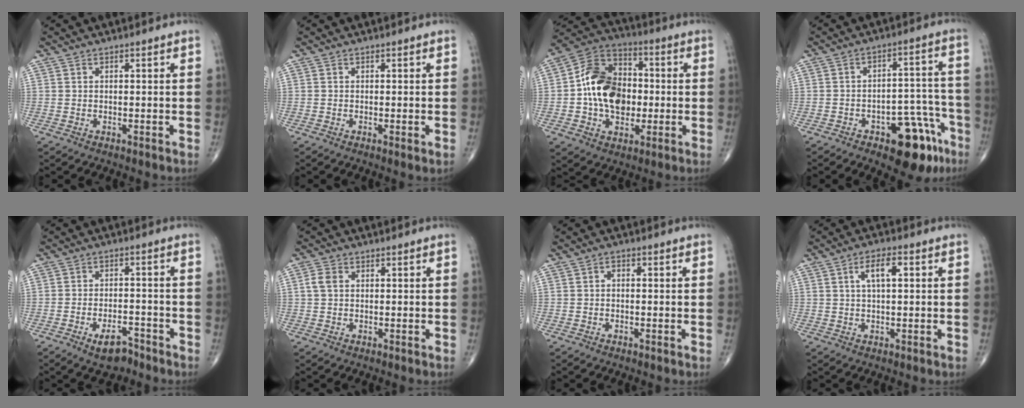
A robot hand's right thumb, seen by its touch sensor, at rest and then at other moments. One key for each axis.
{"total": 1.0, "fx": -0.2, "fy": 0.0, "fz": 0.9, "tx": -0.015, "ty": -0.003, "tz": -0.003}
{"total": 16.1, "fx": -0.7, "fy": 11.6, "fz": 11.2, "tx": -0.164, "ty": 0.030, "tz": -0.016}
{"total": 13.4, "fx": -7.5, "fy": 6.2, "fz": 9.2, "tx": -0.074, "ty": 0.060, "tz": -0.095}
{"total": 5.3, "fx": -3.6, "fy": 2.4, "fz": 3.0, "tx": -0.043, "ty": 0.022, "tz": -0.056}
{"total": 2.6, "fx": 0.5, "fy": 1.9, "fz": 1.7, "tx": -0.038, "ty": 0.007, "tz": 0.008}
{"total": 0.9, "fx": 0.0, "fy": 0.6, "fz": 0.7, "tx": -0.004, "ty": 0.001, "tz": -0.007}
{"total": 4.9, "fx": 1.4, "fy": 1.8, "fz": 4.4, "tx": -0.073, "ty": 0.004, "tz": 0.023}